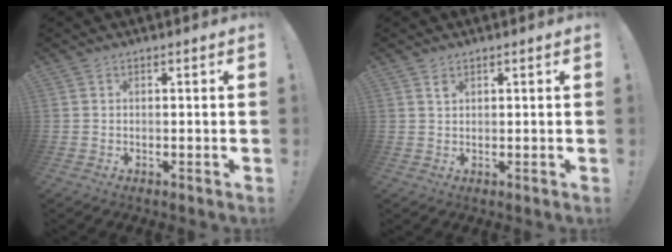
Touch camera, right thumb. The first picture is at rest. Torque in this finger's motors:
{"motor_torque": [-0.06, 0.10, 0.40, -0.12, -0.02]}